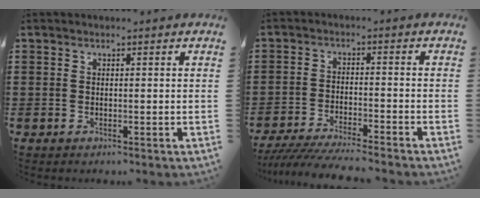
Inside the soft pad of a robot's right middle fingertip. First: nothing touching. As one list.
[{"total": 4.9, "force": [-4.7, -0.1, 1.5], "torque": [-0.038, -0.014, -0.095]}]